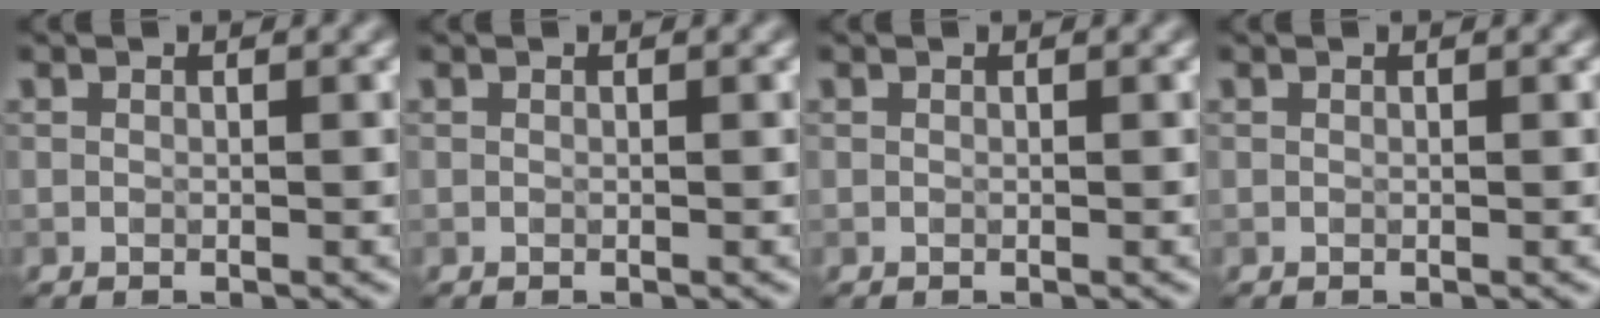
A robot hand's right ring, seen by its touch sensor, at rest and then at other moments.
{"total": 0.0}
{"total": 0.0}
{"total": 0.0}